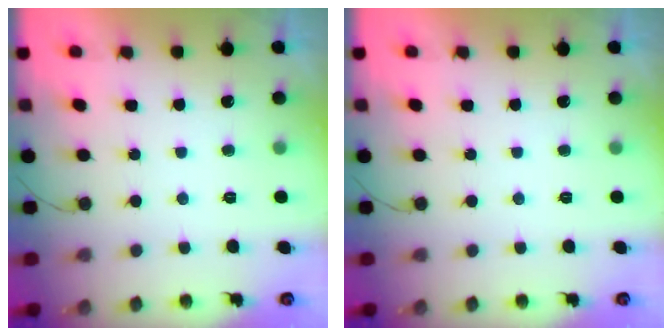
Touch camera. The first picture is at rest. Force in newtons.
{"total": 0.0}